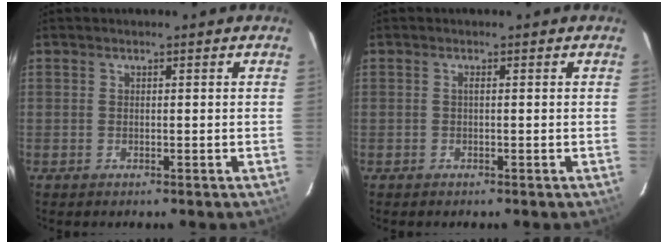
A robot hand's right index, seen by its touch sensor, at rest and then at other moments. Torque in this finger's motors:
{"motor_torque": [0.19, -0.08, 0.08, 0.02]}